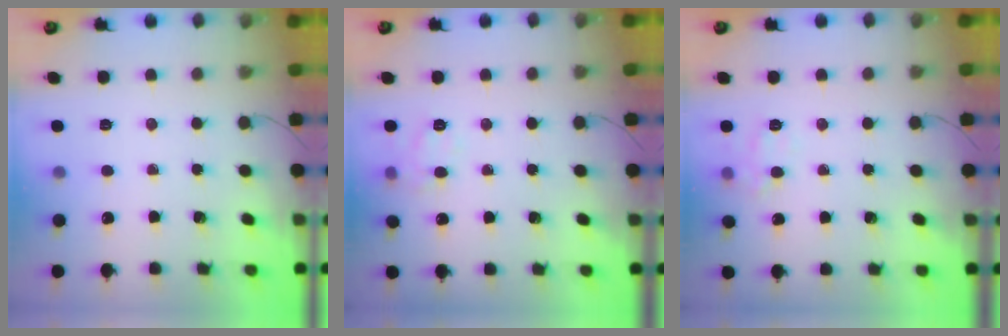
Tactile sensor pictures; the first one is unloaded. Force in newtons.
{"total": 8.3, "press": 8.2, "slide": 1.4}
{"total": 6.8, "press": 6.7, "slide": 1.0}